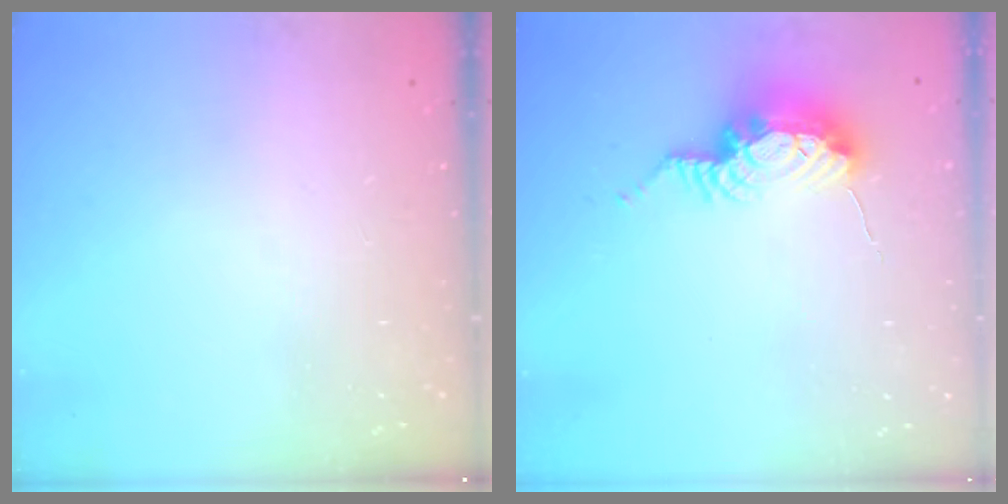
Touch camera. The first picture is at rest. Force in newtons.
{"total": 15.2, "press": 10.9, "slide": 10.5}